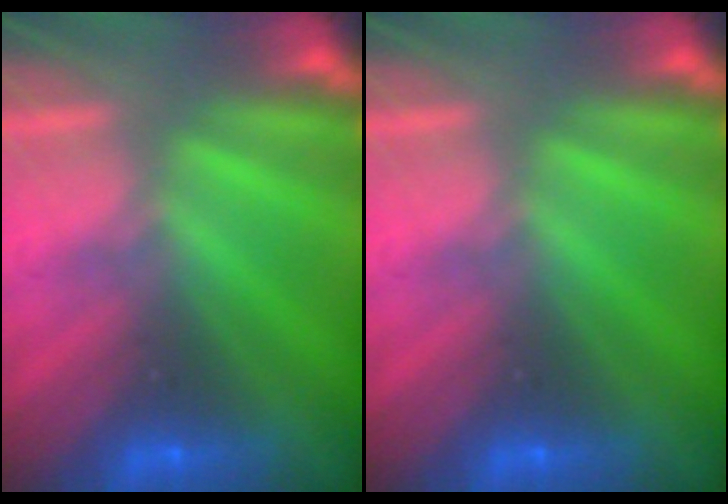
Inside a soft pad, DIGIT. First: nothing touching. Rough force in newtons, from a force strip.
{"total": 0.0}